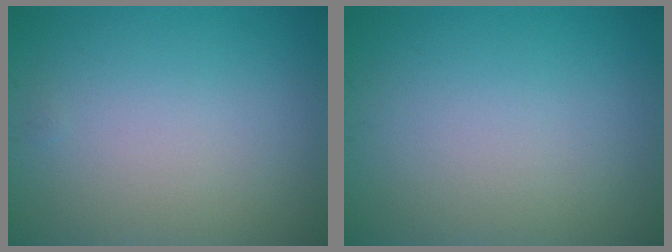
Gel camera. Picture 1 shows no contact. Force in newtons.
{"total": 0.0}